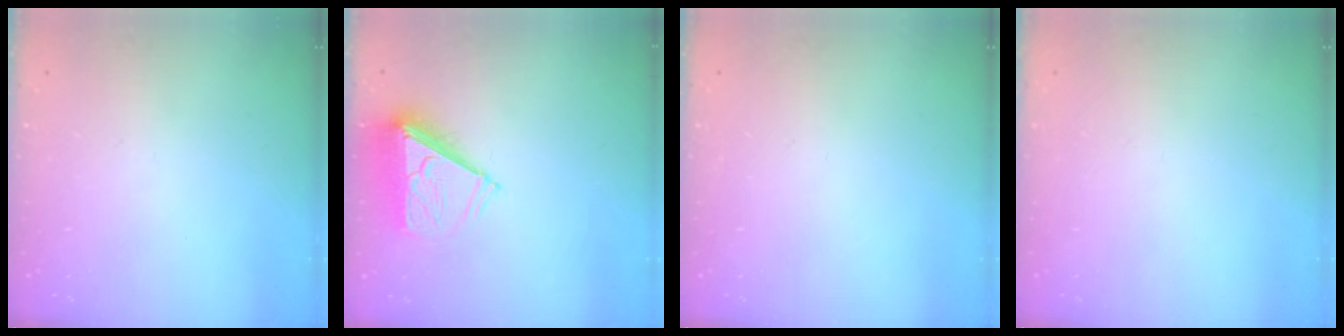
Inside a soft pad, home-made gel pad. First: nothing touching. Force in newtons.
{"total": 7.7, "press": 7.7, "slide": 0.5}
{"total": 0.0}
{"total": 0.0}